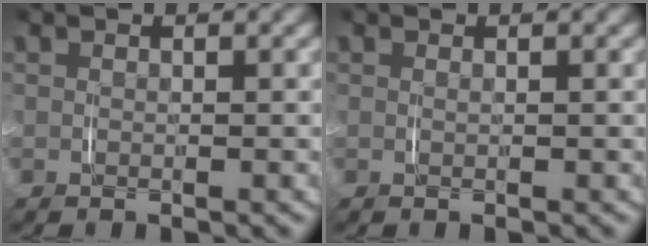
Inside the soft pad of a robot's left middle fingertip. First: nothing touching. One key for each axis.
{"total": 0.0}